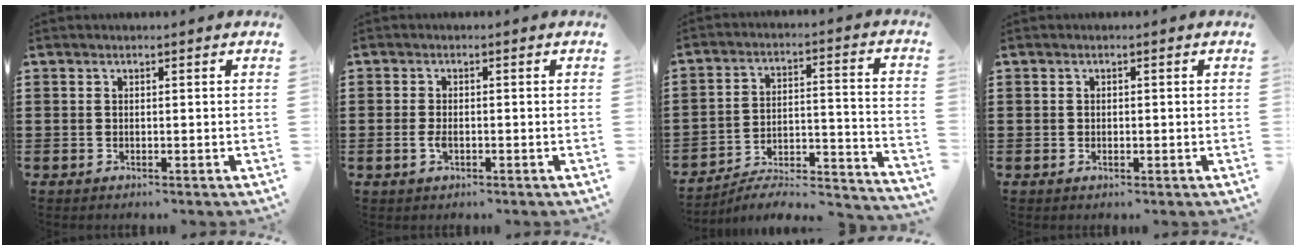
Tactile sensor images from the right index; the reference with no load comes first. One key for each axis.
{"total": 2.2, "fx": -0.5, "fy": 1.1, "fz": 1.8, "tx": -0.050, "ty": -0.006, "tz": -0.014}
{"total": 4.8, "fx": -4.2, "fy": 1.1, "fz": 1.8, "tx": -0.033, "ty": -0.008, "tz": -0.088}
{"total": 0.7, "fx": -0.1, "fy": 0.5, "fz": 0.5, "tx": -0.010, "ty": 0.003, "tz": -0.003}